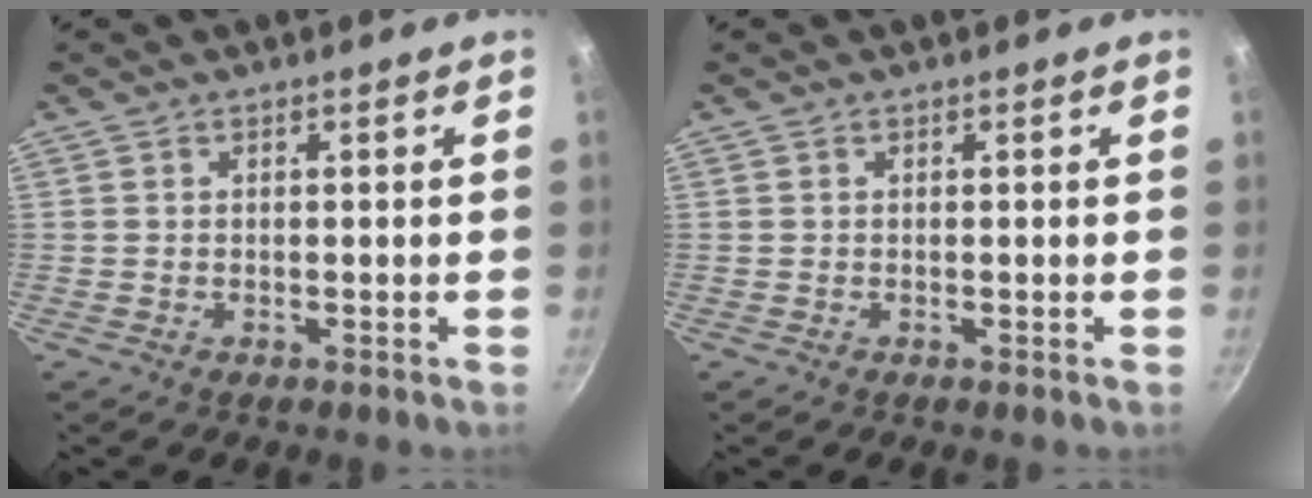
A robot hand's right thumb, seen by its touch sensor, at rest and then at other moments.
{"total": 0.0}